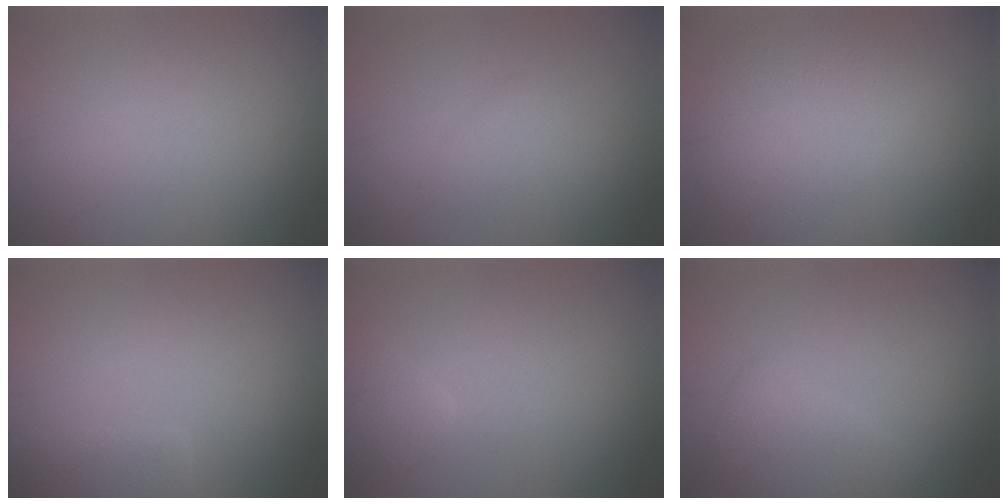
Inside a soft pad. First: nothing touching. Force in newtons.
{"total": 1.5, "press": 1.5, "slide": 0.1}
{"total": 5.5, "press": 5.5, "slide": 0.2}
{"total": 3.0, "press": 3.0, "slide": 0.2}
{"total": 1.5, "press": 1.5, "slide": 0.0}
{"total": 2.8, "press": 2.8, "slide": 0.2}